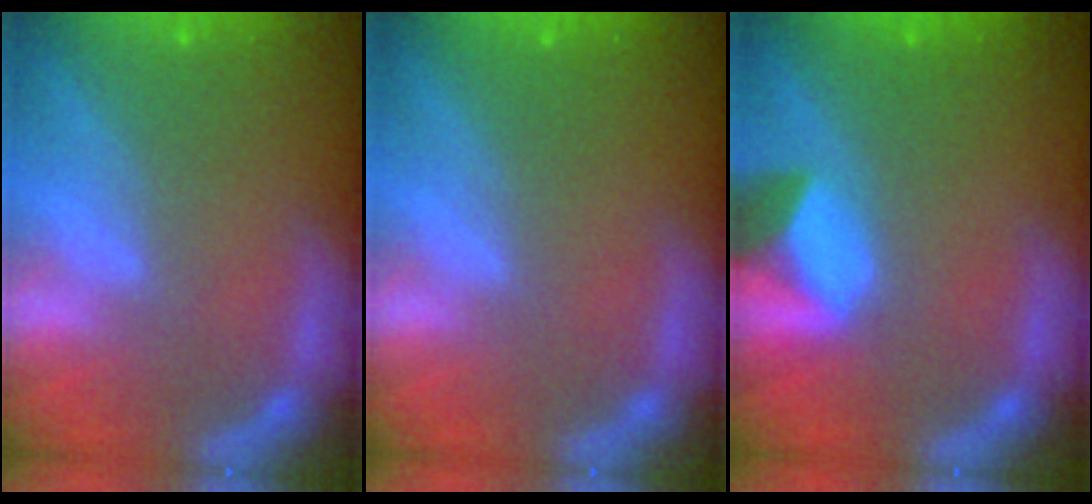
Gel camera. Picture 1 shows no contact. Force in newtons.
{"total": 0.0}
{"total": 4.9}